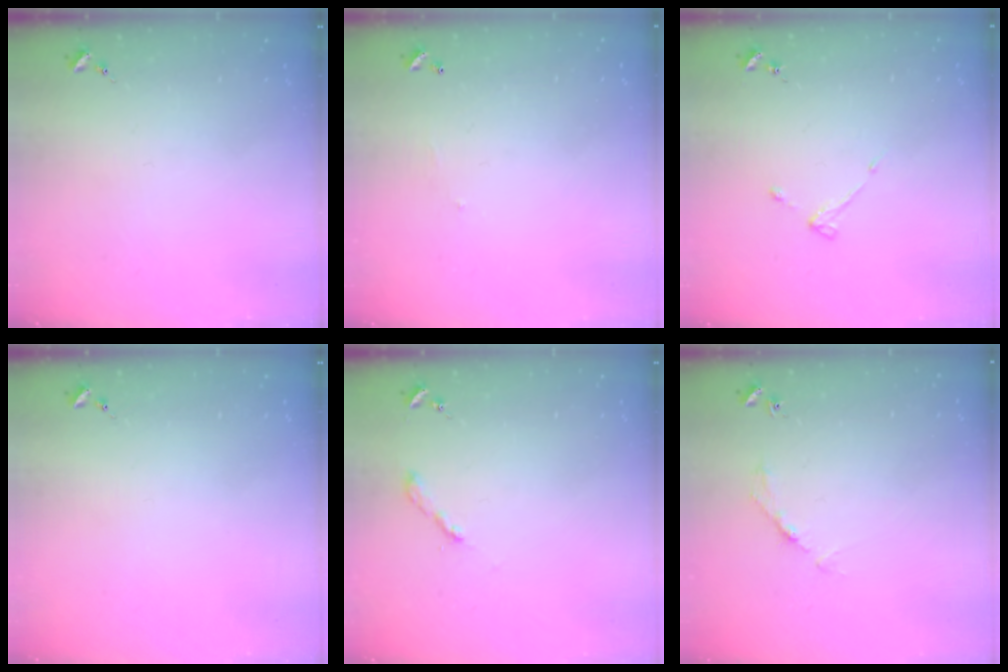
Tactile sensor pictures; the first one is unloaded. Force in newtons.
{"total": 3.7, "press": 3.7, "slide": 0.2}
{"total": 3.0, "press": 3.0, "slide": 0.4}
{"total": 0.0}
{"total": 2.0, "press": 2.0, "slide": 0.2}
{"total": 2.7, "press": 2.7, "slide": 0.4}